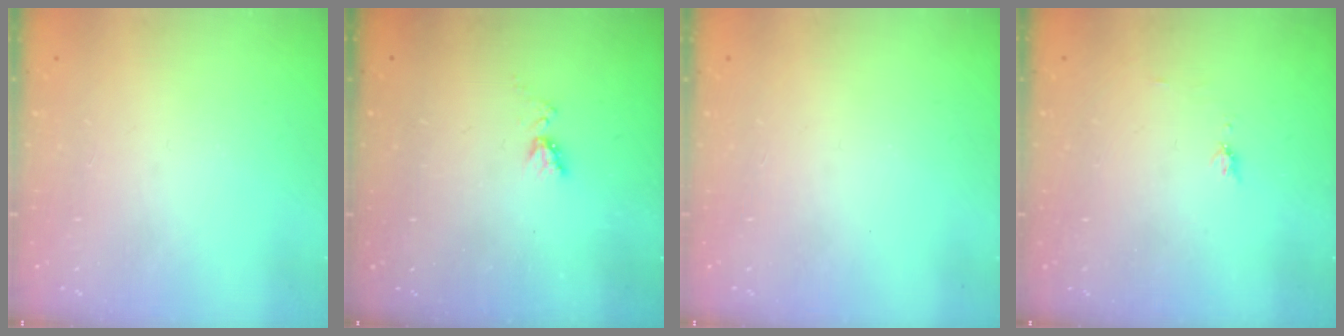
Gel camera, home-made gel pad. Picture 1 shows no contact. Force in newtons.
{"total": 4.4, "press": 4.4, "slide": 0.6}
{"total": 0.0}
{"total": 4.8, "press": 4.7, "slide": 0.6}